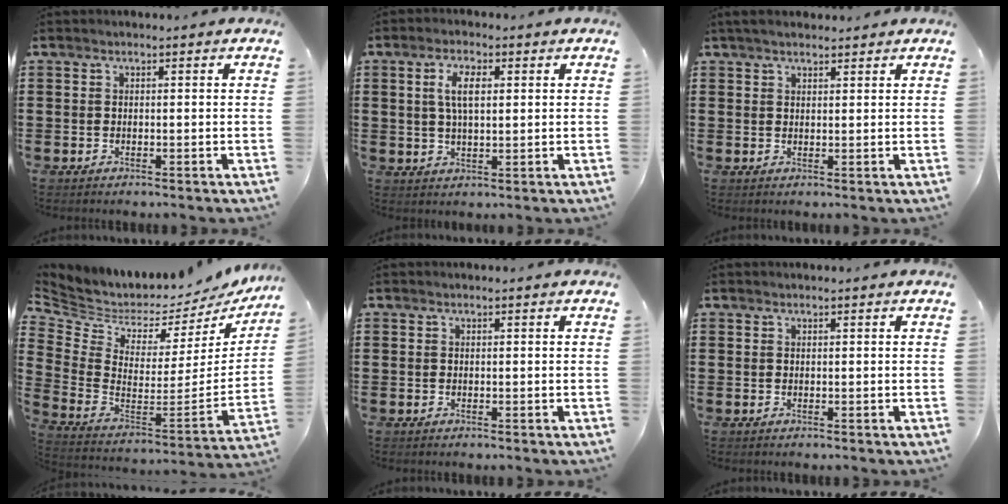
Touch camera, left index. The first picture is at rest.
{"total": 4.9, "force": [1.3, 2.0, 4.2], "torque": [-0.090, 0.011, 0.019]}
{"total": 2.3, "force": [1.9, 0.7, 1.0], "torque": [-0.024, 0.005, 0.037]}
{"total": 3.1, "force": [2.4, 1.8, 0.8], "torque": [-0.038, -0.041, 0.035]}
{"total": 0.0}
{"total": 0.0}